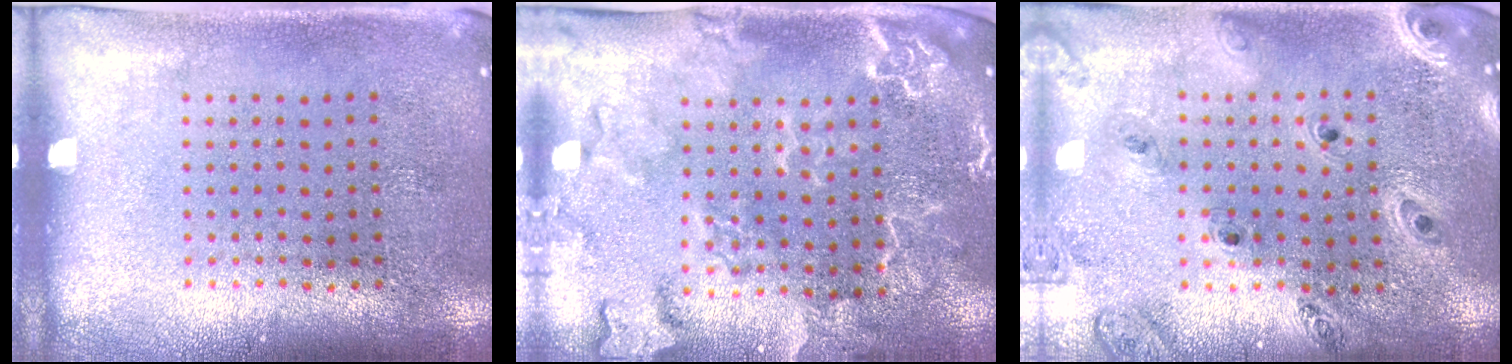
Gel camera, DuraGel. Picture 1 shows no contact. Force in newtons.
{"total": 2.6, "press": 2.4, "slide": 0.9}
{"total": 1.4, "press": 1.3, "slide": 0.2}